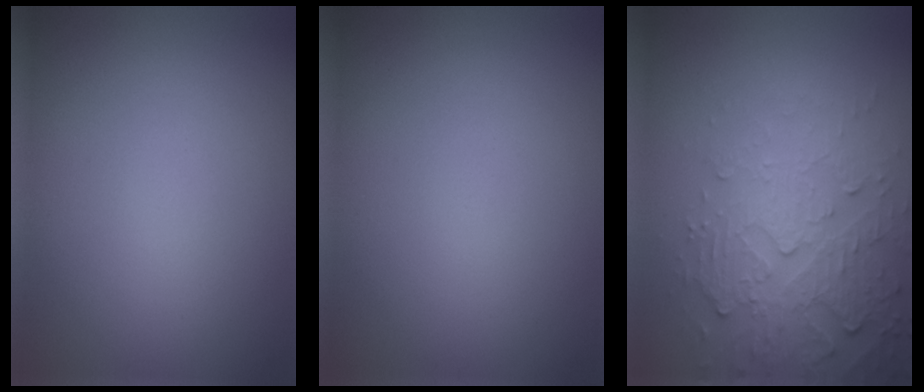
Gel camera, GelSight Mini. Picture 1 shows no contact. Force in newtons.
{"total": 0.0}
{"total": 5.6, "press": 3.7, "slide": 4.2}